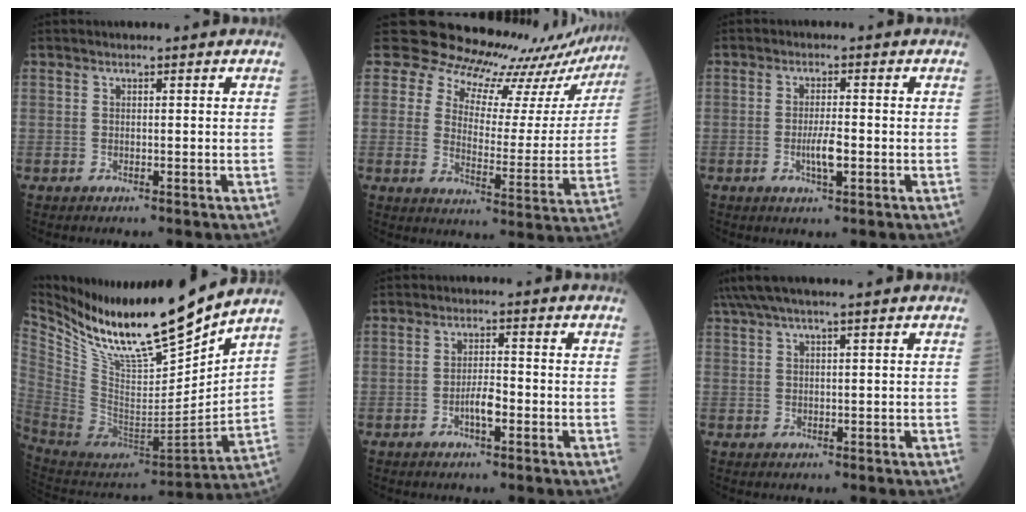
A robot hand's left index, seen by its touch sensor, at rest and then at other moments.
{"total": 18.1, "force": [17.7, 3.0, 2.8], "torque": [-0.034, -0.102, 0.199]}
{"total": 3.5, "force": [-1.1, 0.6, 3.3], "torque": [-0.067, -0.004, -0.019]}
{"total": 19.8, "force": [16.6, 1.6, 10.5], "torque": [-0.194, -0.034, 0.312]}
{"total": 3.1, "force": [-1.4, 0.7, 2.7], "torque": [-0.050, 0.001, -0.028]}
{"total": 5.3, "force": [4.1, -0.6, 3.4], "torque": [-0.064, 0.038, 0.076]}